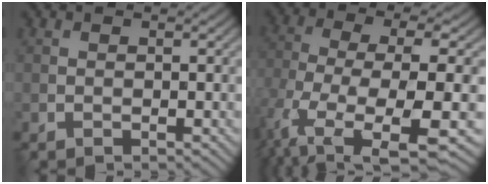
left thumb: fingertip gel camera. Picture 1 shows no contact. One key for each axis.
{"total": 11.4, "fx": -4.7, "fy": 4.0, "fz": 9.6, "tx": -0.205, "ty": -0.027, "tz": -0.075}